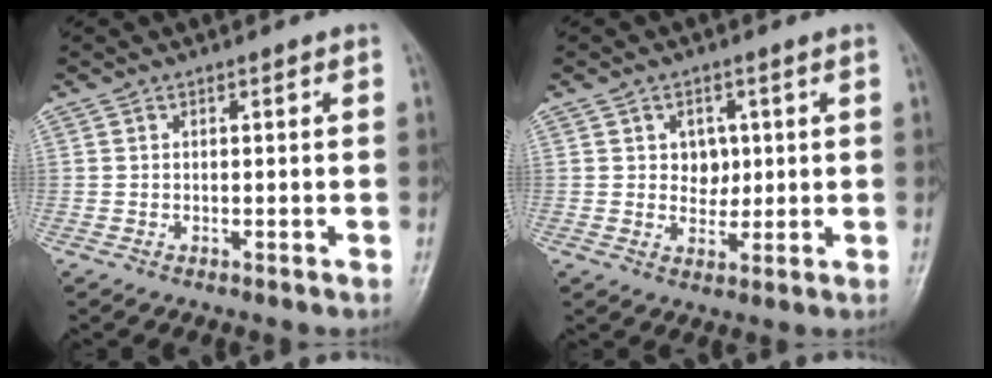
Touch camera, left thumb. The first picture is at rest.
{"total": 4.2, "force": [1.1, 3.3, 2.3], "torque": [-0.008, -0.005, 0.018]}